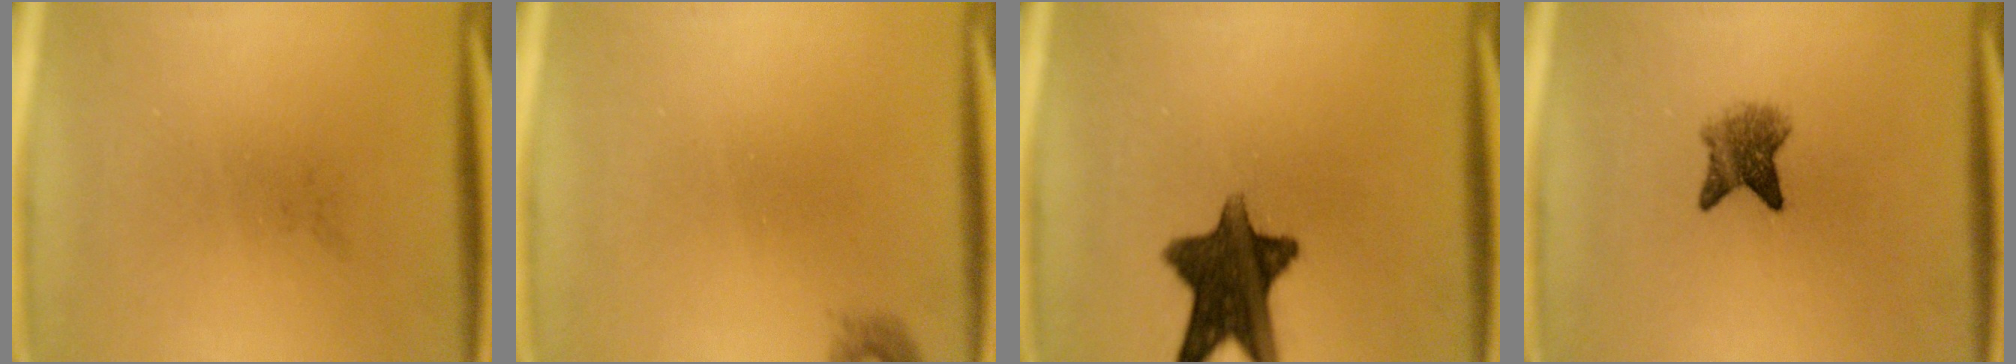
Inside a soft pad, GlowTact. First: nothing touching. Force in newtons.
{"total": 0.9}
{"total": 12.3}
{"total": 4.2}